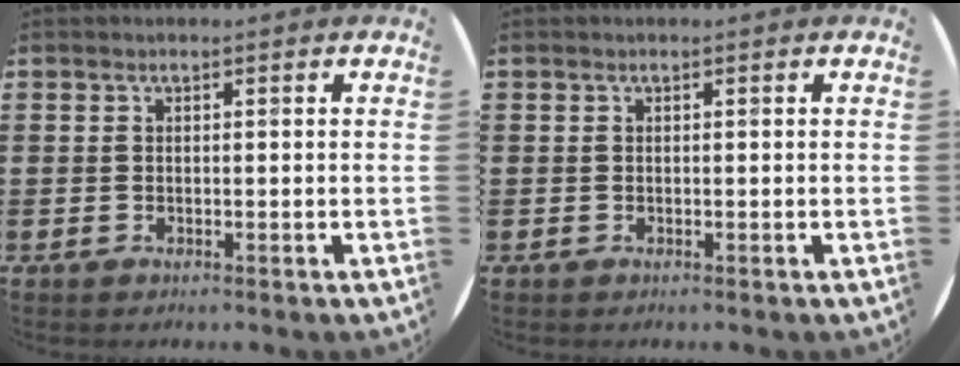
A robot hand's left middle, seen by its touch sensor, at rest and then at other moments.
{"total": 0.0}